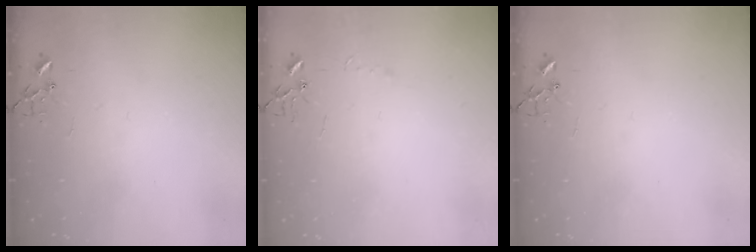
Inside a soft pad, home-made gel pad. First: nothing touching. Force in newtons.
{"total": 3.1, "press": 3.1, "slide": 0.5}
{"total": 0.0}